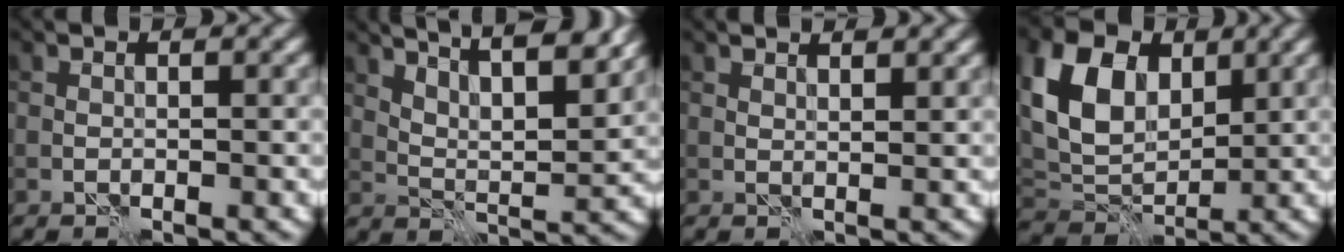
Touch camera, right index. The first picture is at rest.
{"total": 12.4, "force": [8.8, 3.7, 7.9], "torque": [-0.098, 0.027, 0.107]}
{"total": 1.8, "force": [1.6, 0.3, 0.9], "torque": [-0.013, -0.002, 0.019]}
{"total": 7.5, "force": [2.3, 5.3, 4.8], "torque": [-0.101, -0.001, 0.042]}